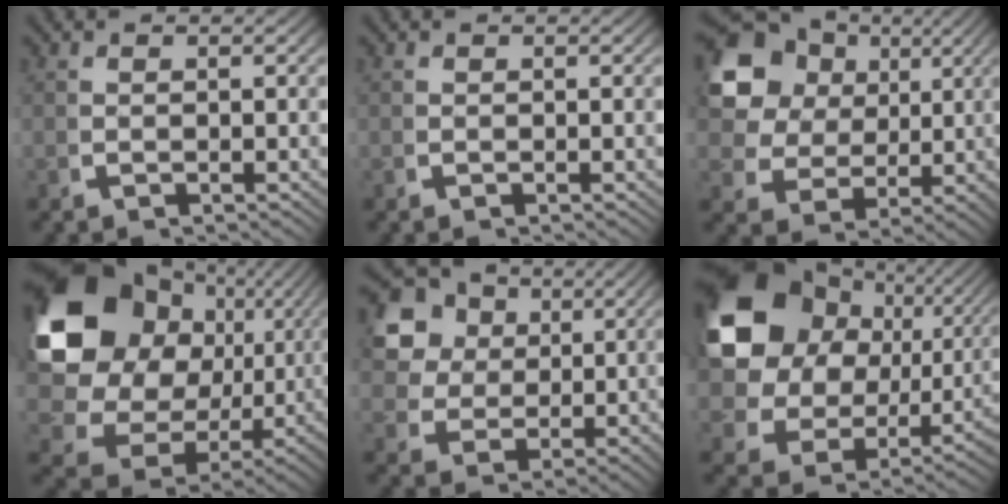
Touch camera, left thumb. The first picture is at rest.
{"total": 0.0}
{"total": 11.4, "force": [3.4, 8.8, 6.5], "torque": [-0.150, -0.017, 0.060]}
{"total": 19.8, "force": [1.2, 15.0, 12.9], "torque": [-0.290, -0.042, 0.040]}
{"total": 11.5, "force": [3.8, 9.4, 5.4], "torque": [-0.117, -0.005, 0.054]}
{"total": 15.3, "force": [1.9, 11.9, 9.4], "torque": [-0.220, -0.041, 0.050]}